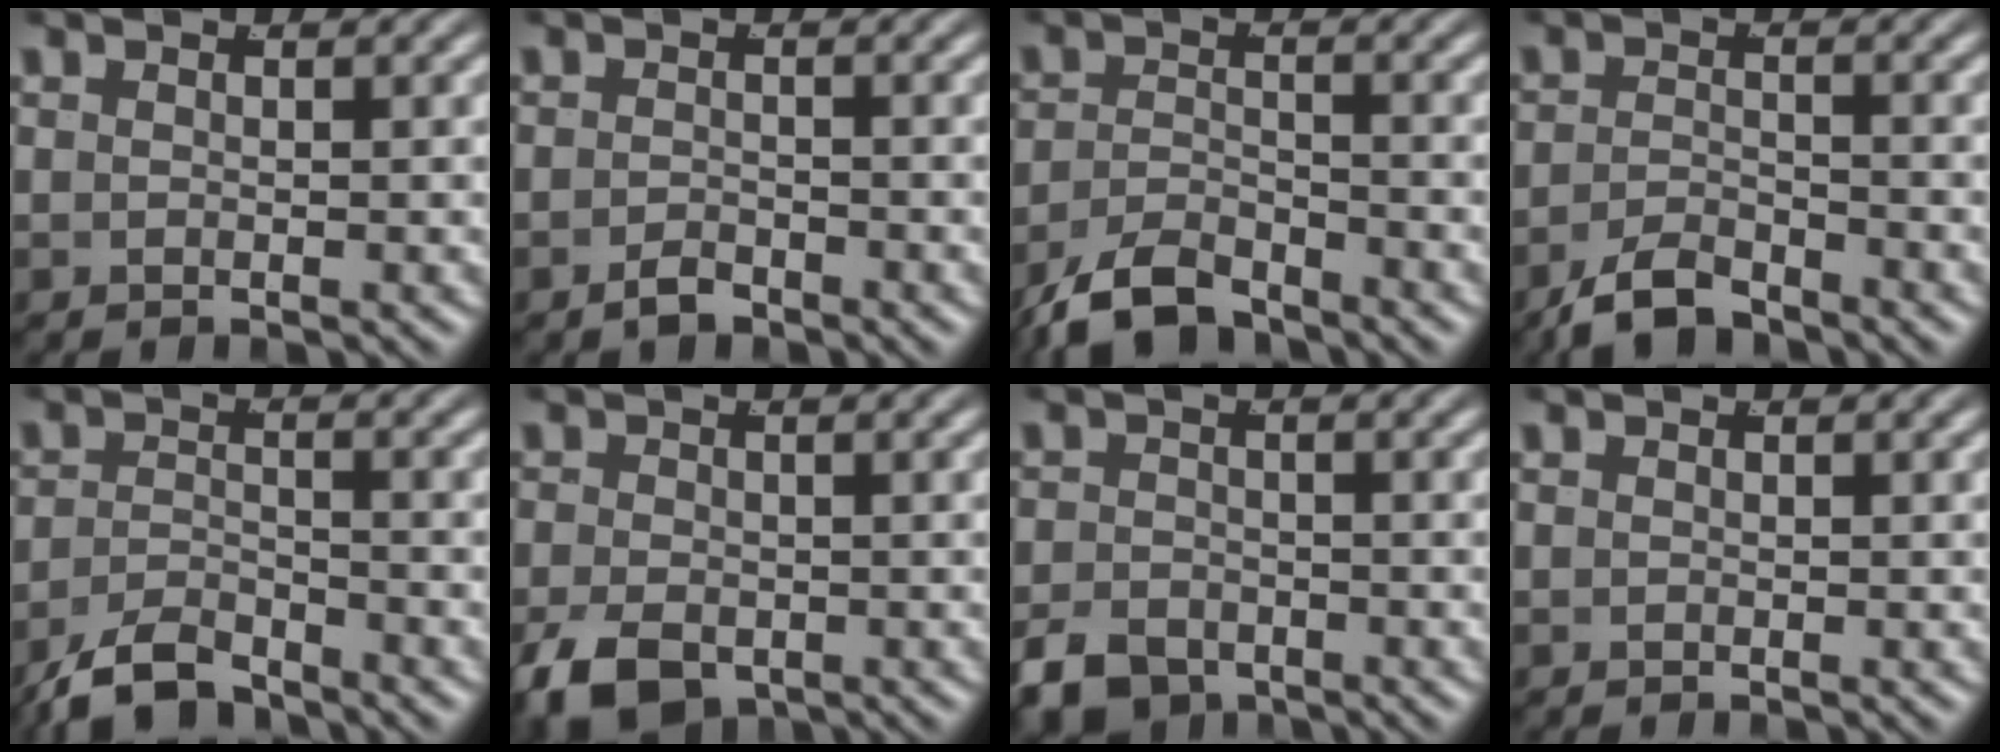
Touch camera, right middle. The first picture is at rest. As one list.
[{"total": 1.5, "force": [-1.4, 0.1, 0.3], "torque": [-0.003, -0.006, -0.023]}, {"total": 4.9, "force": [-4.2, 1.6, 1.7], "torque": [-0.030, -0.012, -0.069]}, {"total": 3.4, "force": [-3.2, 0.7, 1.1], "torque": [-0.015, -0.006, -0.054]}, {"total": 4.4, "force": [-4.0, 1.2, 1.3], "torque": [-0.020, -0.010, -0.067]}, {"total": 4.8, "force": [-3.1, 2.5, 2.6], "torque": [-0.049, -0.027, -0.040]}, {"total": 4.0, "force": [-3.2, 2.0, 1.3], "torque": [-0.013, -0.015, -0.054]}, {"total": 0.0}]